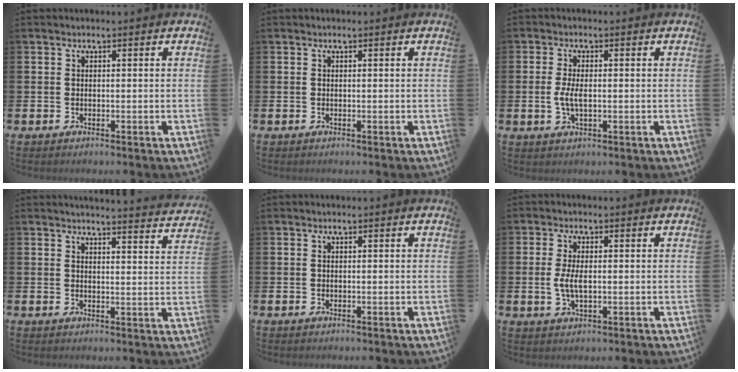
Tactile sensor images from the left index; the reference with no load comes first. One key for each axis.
{"total": 0.0}
{"total": 3.3, "fx": -0.1, "fy": 1.4, "fz": 2.9, "tx": -0.059, "ty": 0.000, "tz": -0.007}
{"total": 3.7, "fx": 3.7, "fy": -0.4, "fz": 0.0, "tx": 0.007, "ty": -0.033, "tz": 0.061}
{"total": 0.0}
{"total": 3.7, "fx": 0.0, "fy": 1.7, "fz": 3.3, "tx": -0.067, "ty": 0.002, "tz": -0.004}